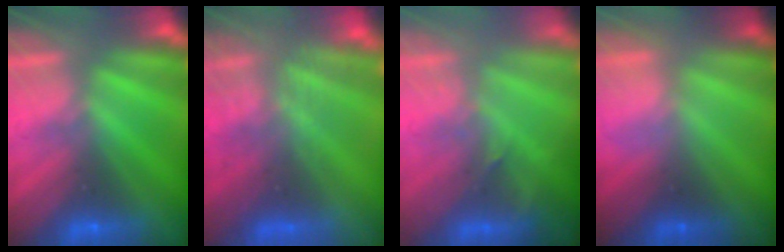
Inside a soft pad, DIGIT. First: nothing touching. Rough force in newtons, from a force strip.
{"total": 7.1}
{"total": 2.9}
{"total": 2.4}